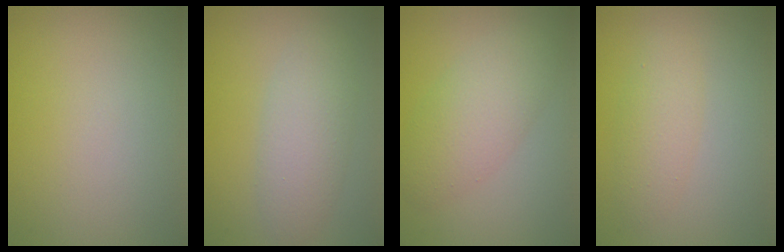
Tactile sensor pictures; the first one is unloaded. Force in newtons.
{"total": 3.8, "press": 3.8, "slide": 0.1}
{"total": 4.4, "press": 4.4, "slide": 0.2}
{"total": 2.3, "press": 2.3, "slide": 0.1}